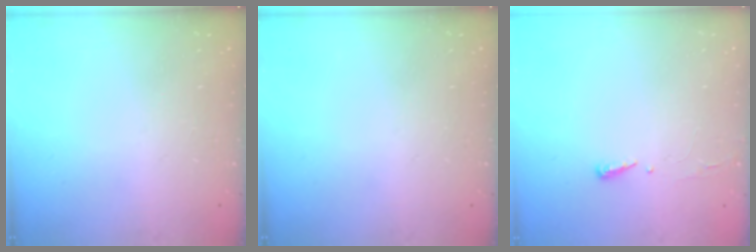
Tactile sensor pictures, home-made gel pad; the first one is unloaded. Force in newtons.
{"total": 0.0}
{"total": 2.9, "press": 2.9, "slide": 0.4}